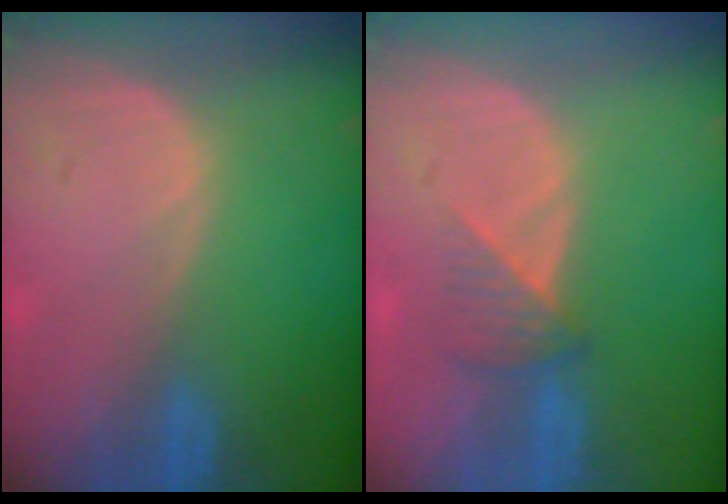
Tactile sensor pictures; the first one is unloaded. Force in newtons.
{"total": 3.1, "press": 2.9, "slide": 1.3}